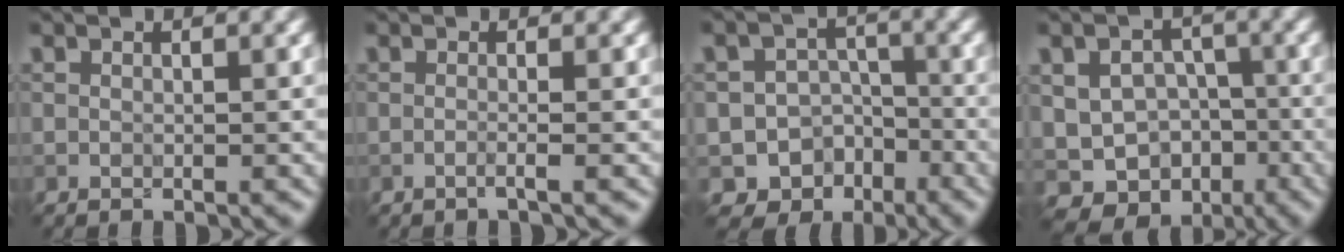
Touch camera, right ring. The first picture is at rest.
{"total": 1.2, "force": [-0.4, 0.3, 1.1], "torque": [-0.013, -0.006, -0.018]}
{"total": 8.4, "force": [-4.7, 6.9, 1.1], "torque": [0.006, -0.015, -0.084]}
{"total": 8.4, "force": [-3.4, 6.9, 3.4], "torque": [-0.028, -0.007, -0.052]}